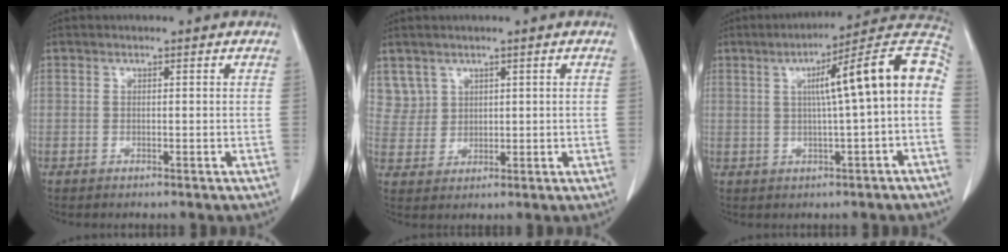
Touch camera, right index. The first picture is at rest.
{"total": 4.1, "force": [2.5, 3.2, -0.4], "torque": [0.019, 0.005, 0.054]}
{"total": 13.8, "force": [1.2, 0.2, 13.8], "torque": [-0.190, 0.038, 0.012]}